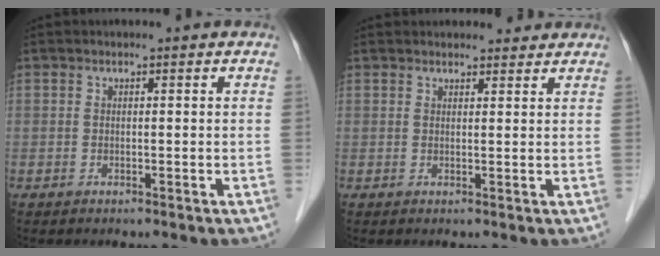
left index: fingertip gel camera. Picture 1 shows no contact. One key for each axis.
{"total": 5.3, "fx": 4.9, "fy": 1.5, "fz": 1.0, "tx": -0.004, "ty": 0.022, "tz": 0.060}